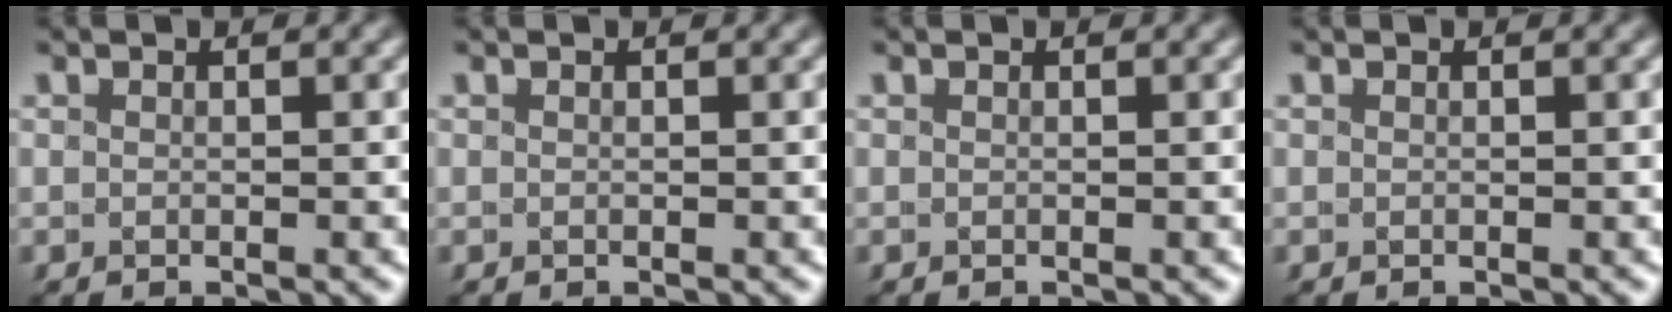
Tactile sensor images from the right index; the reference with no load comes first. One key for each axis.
{"total": 0.0}
{"total": 0.0}
{"total": 0.0}